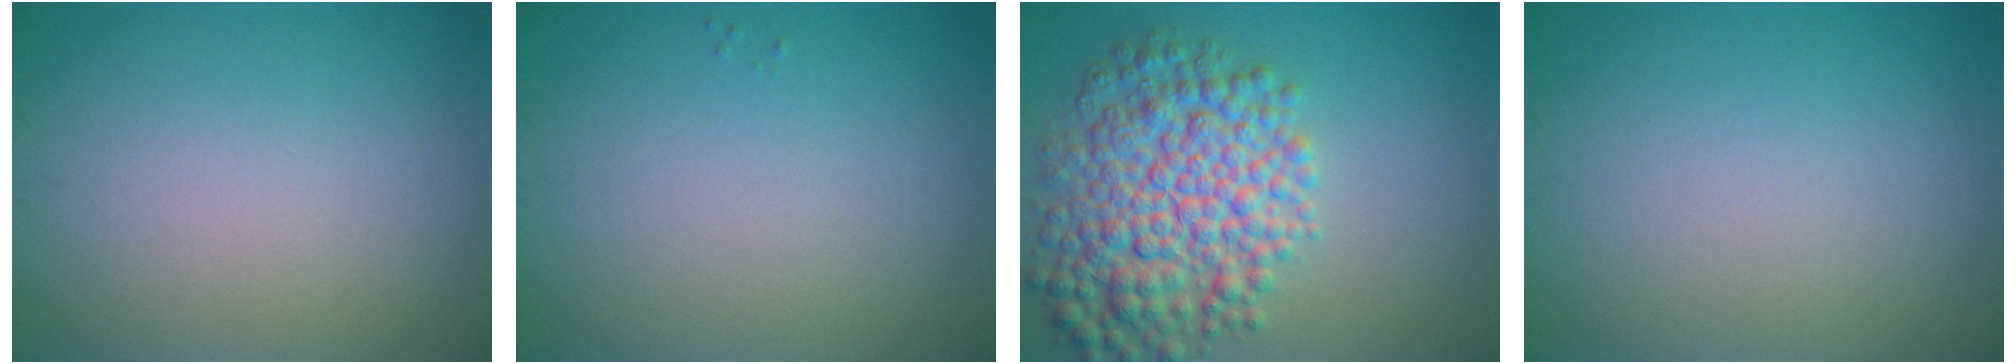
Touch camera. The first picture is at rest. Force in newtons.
{"total": 0.0}
{"total": 8.8, "press": 8.8, "slide": 0.0}
{"total": 0.0}